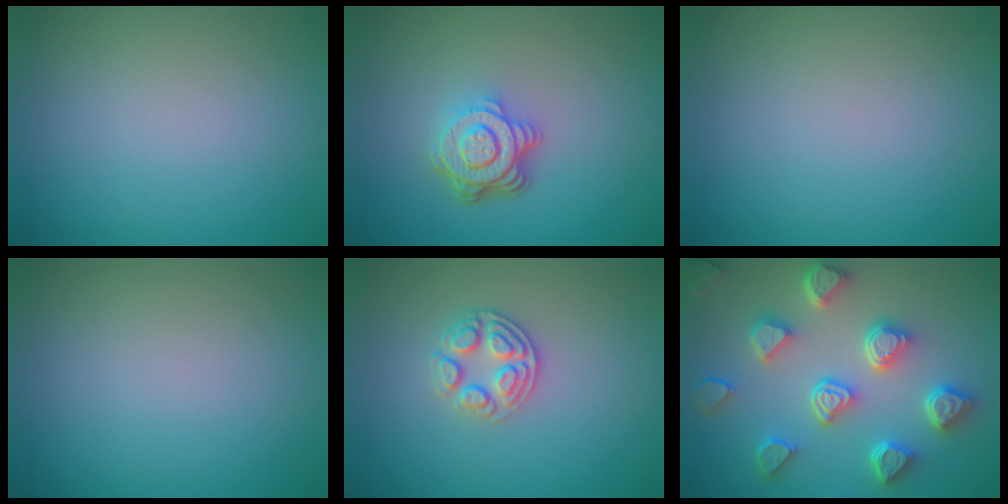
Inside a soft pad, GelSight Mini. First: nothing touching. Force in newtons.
{"total": 4.7, "press": 3.4, "slide": 3.3}
{"total": 0.0}
{"total": 0.0}
{"total": 2.7, "press": 2.5, "slide": 0.9}
{"total": 7.0, "press": 5.8, "slide": 4.0}